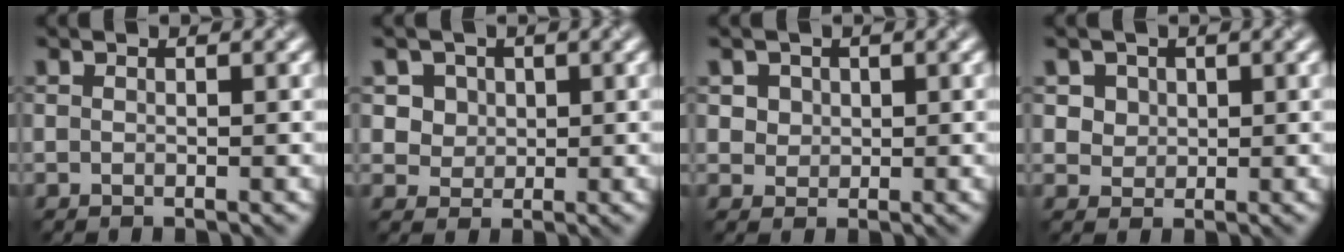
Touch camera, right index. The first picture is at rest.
{"total": 4.1, "force": [1.9, 3.3, 1.6], "torque": [-0.033, 0.002, 0.036]}
{"total": 2.8, "force": [1.3, 2.1, 1.1], "torque": [-0.028, 0.004, 0.032]}
{"total": 3.4, "force": [1.7, 2.6, 1.4], "torque": [-0.037, 0.003, 0.036]}